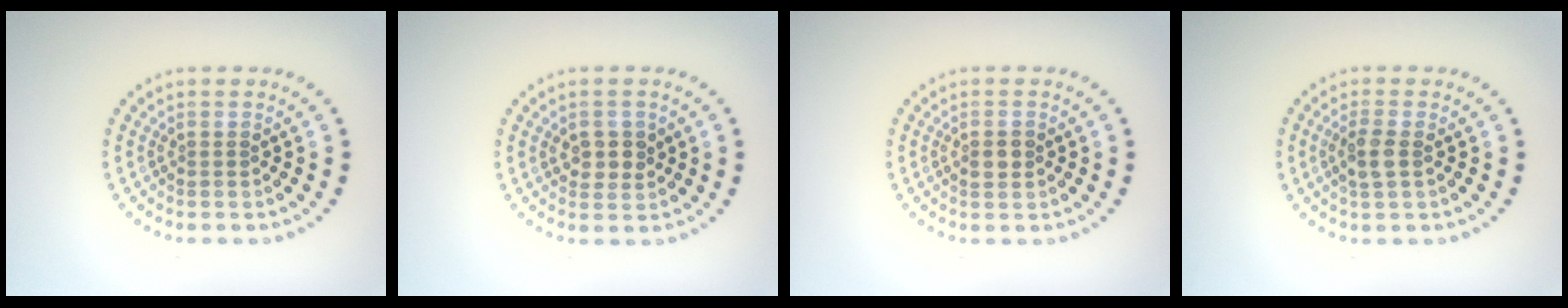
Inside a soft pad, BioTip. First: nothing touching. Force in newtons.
{"total": 2.4, "press": 2.2, "slide": 0.8}
{"total": 1.3, "press": 1.3, "slide": 0.1}
{"total": 2.0, "press": 1.9, "slide": 0.6}